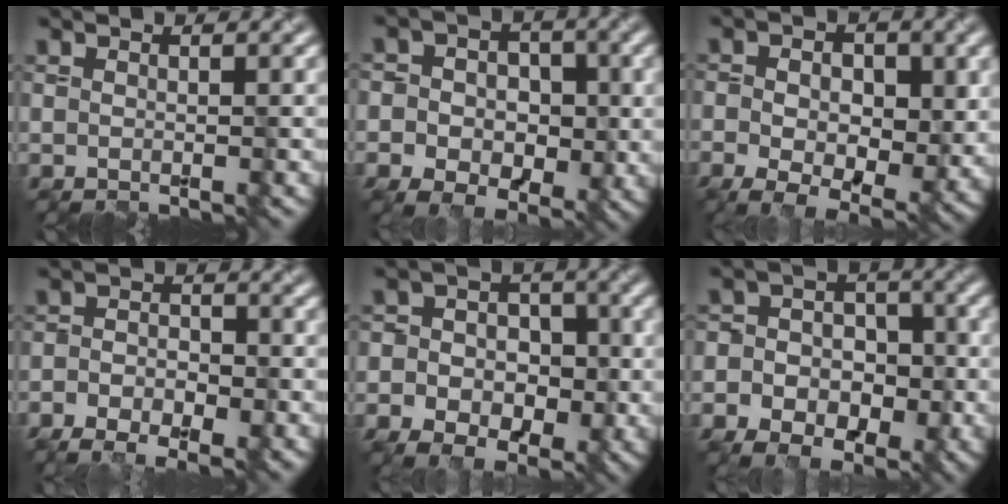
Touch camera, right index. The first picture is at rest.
{"total": 6.4, "force": [-1.8, 4.8, 3.8], "torque": [-0.036, 0.000, -0.030]}
{"total": 7.3, "force": [-1.5, 4.3, 5.7], "torque": [-0.079, -0.007, -0.015]}
{"total": 5.4, "force": [-3.5, 2.5, 3.2], "torque": [-0.055, 0.000, -0.049]}
{"total": 7.0, "force": [-2.7, 5.3, 3.7], "torque": [-0.026, 0.000, -0.050]}
{"total": 7.8, "force": [-3.7, 6.0, 3.3], "torque": [-0.033, 0.005, -0.067]}